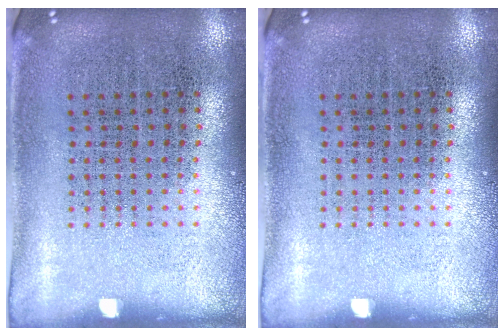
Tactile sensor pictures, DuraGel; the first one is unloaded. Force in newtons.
{"total": 0.0}